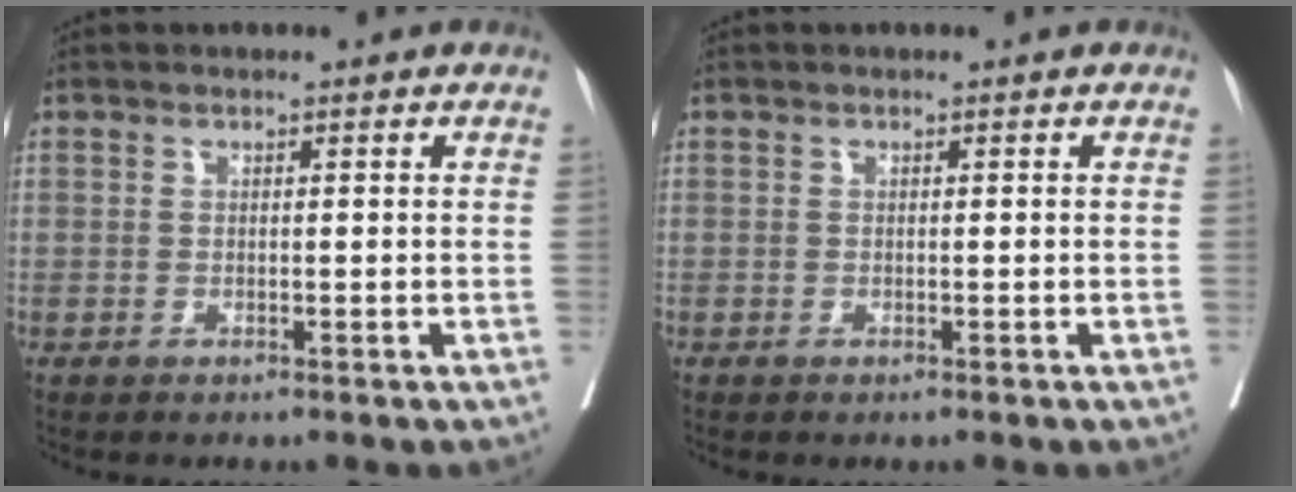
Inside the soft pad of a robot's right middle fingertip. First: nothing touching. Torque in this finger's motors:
{"motor_torque": [1.02, -1.11, 0.17, 0.04]}